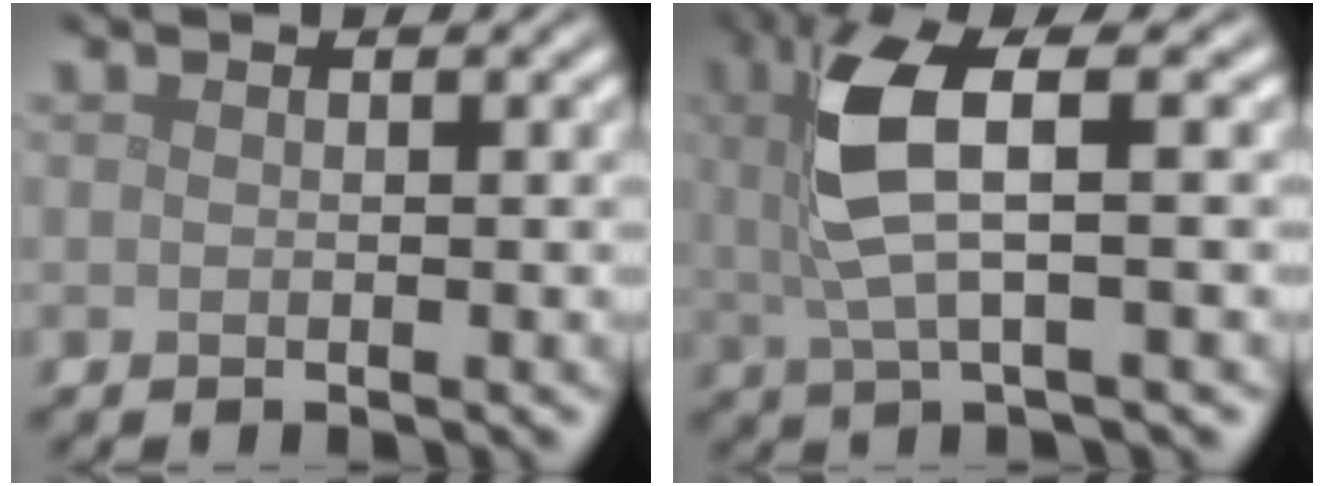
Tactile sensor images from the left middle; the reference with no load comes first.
{"total": 5.8, "force": [1.2, 1.4, 5.5], "torque": [-0.125, 0.005, 0.027]}